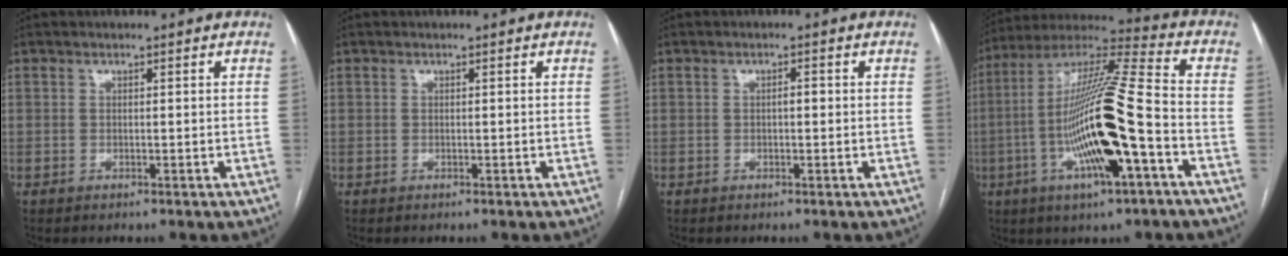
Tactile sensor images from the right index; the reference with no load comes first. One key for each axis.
{"total": 0.0}
{"total": 1.0, "fx": 0.0, "fy": 0.4, "fz": 0.9, "tx": -0.014, "ty": 0.003, "tz": -0.003}
{"total": 19.5, "fx": -5.0, "fy": 1.5, "fz": 18.8, "tx": -0.372, "ty": -0.008, "tz": -0.093}